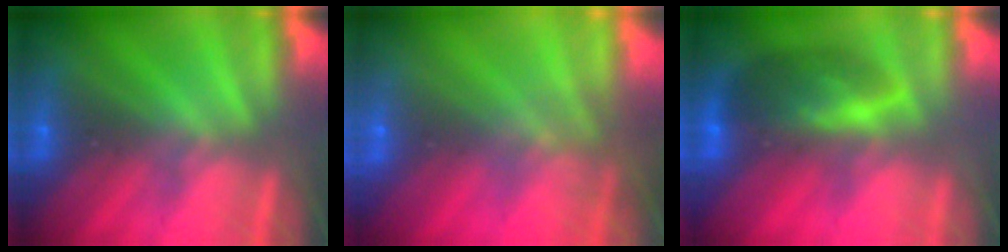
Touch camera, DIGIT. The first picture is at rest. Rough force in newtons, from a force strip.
{"total": 10.8}
{"total": 9.0}